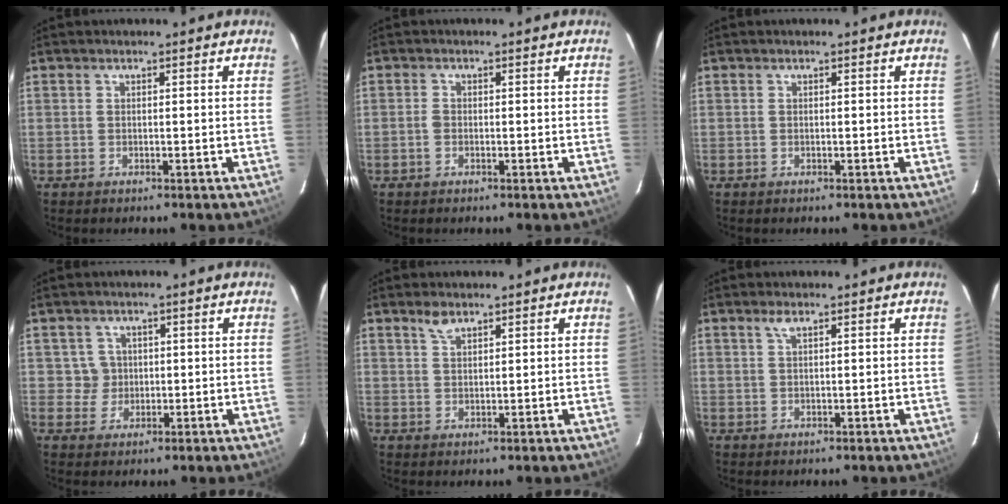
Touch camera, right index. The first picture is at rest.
{"total": 1.1, "force": [-0.3, 0.8, 0.6], "torque": [-0.014, 0.003, -0.008]}
{"total": 0.0}
{"total": 3.2, "force": [0.5, 3.2, -0.1], "torque": [0.010, 0.016, 0.009]}
{"total": 2.3, "force": [1.8, 0.9, 1.1], "torque": [-0.020, 0.004, 0.035]}
{"total": 1.2, "force": [0.8, 0.2, 0.9], "torque": [-0.018, 0.004, 0.015]}